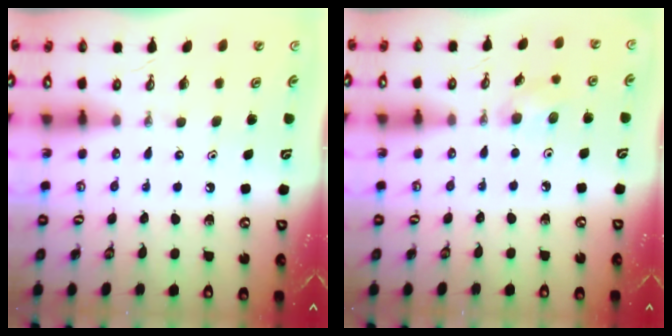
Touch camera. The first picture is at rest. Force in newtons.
{"total": 6.0, "press": 4.7, "slide": 3.7}